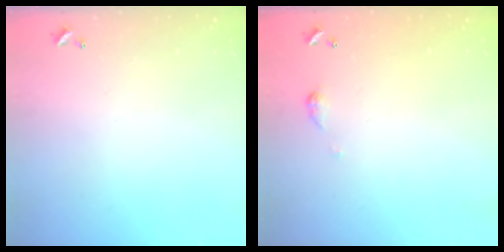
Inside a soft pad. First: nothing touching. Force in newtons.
{"total": 3.2, "press": 3.1, "slide": 0.5}